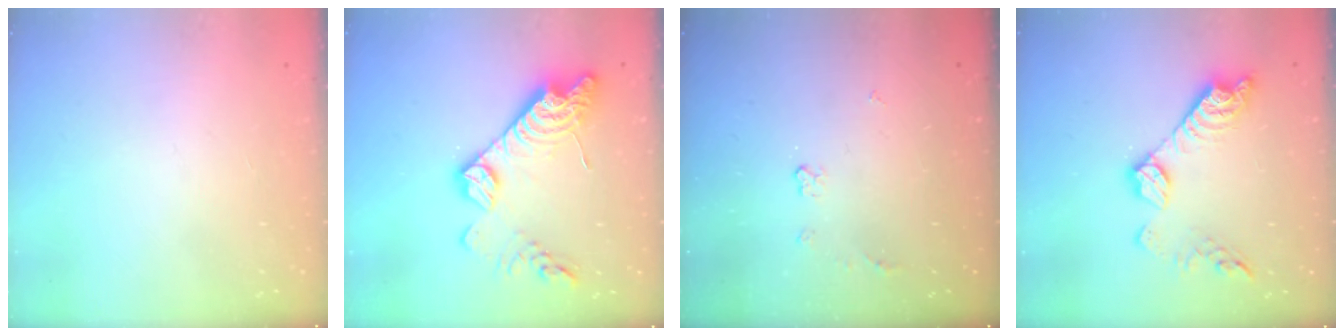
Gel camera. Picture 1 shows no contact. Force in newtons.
{"total": 17.6, "press": 17.6, "slide": 1.5}
{"total": 3.7, "press": 3.7, "slide": 0.7}
{"total": 13.2, "press": 13.2, "slide": 0.5}